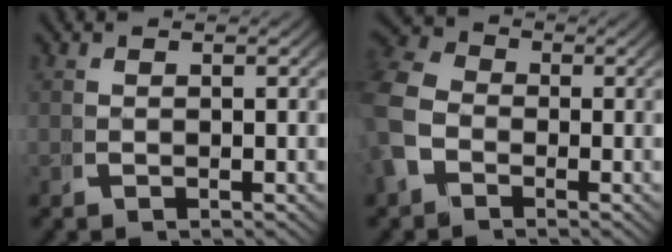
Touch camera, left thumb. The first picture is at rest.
{"total": 6.6, "force": [0.0, 5.5, 3.6], "torque": [-0.091, -0.012, -0.007]}